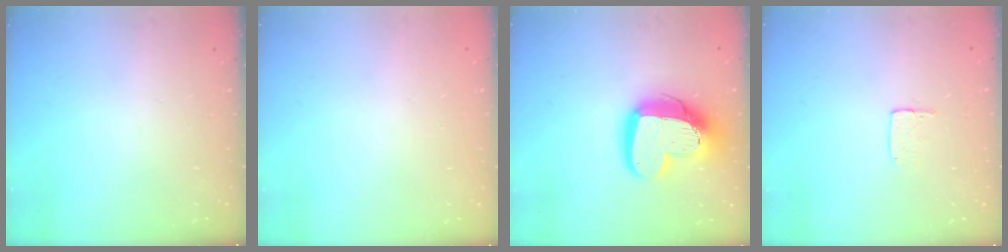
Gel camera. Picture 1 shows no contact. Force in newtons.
{"total": 0.0}
{"total": 17.3, "press": 17.3, "slide": 1.6}
{"total": 5.2, "press": 5.2, "slide": 0.4}